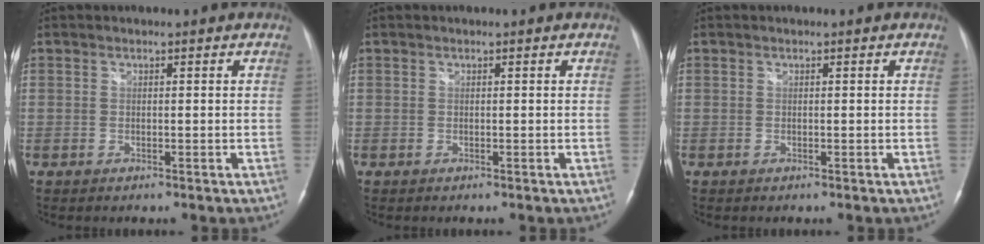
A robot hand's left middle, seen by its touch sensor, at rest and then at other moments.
{"total": 0.0}
{"total": 0.0}